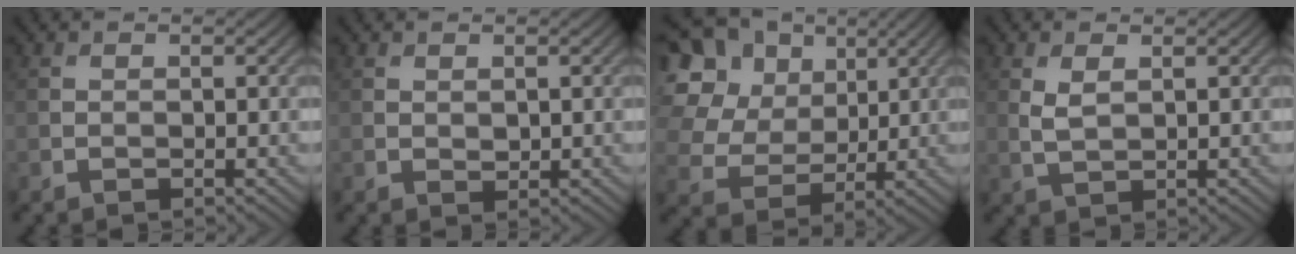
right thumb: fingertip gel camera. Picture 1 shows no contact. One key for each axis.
{"total": 0.8, "fx": 0.3, "fy": 0.5, "fz": 0.6, "tx": -0.010, "ty": -0.003, "tz": 0.010}
{"total": 17.2, "fx": 7.4, "fy": 13.2, "fz": 8.3, "tx": -0.260, "ty": 0.045, "tz": 0.167}
{"total": 2.4, "fx": 0.9, "fy": 1.1, "fz": 1.9, "tx": -0.050, "ty": -0.003, "tz": 0.022}